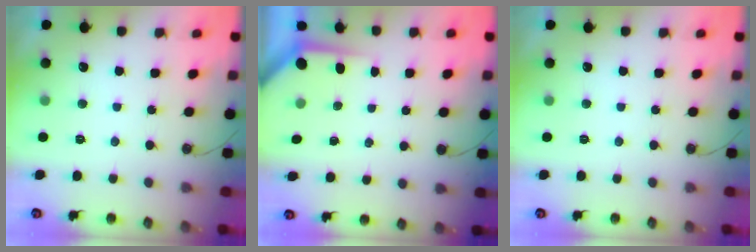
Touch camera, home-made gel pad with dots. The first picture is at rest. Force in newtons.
{"total": 3.5, "press": 3.5, "slide": 0.3}
{"total": 0.0}